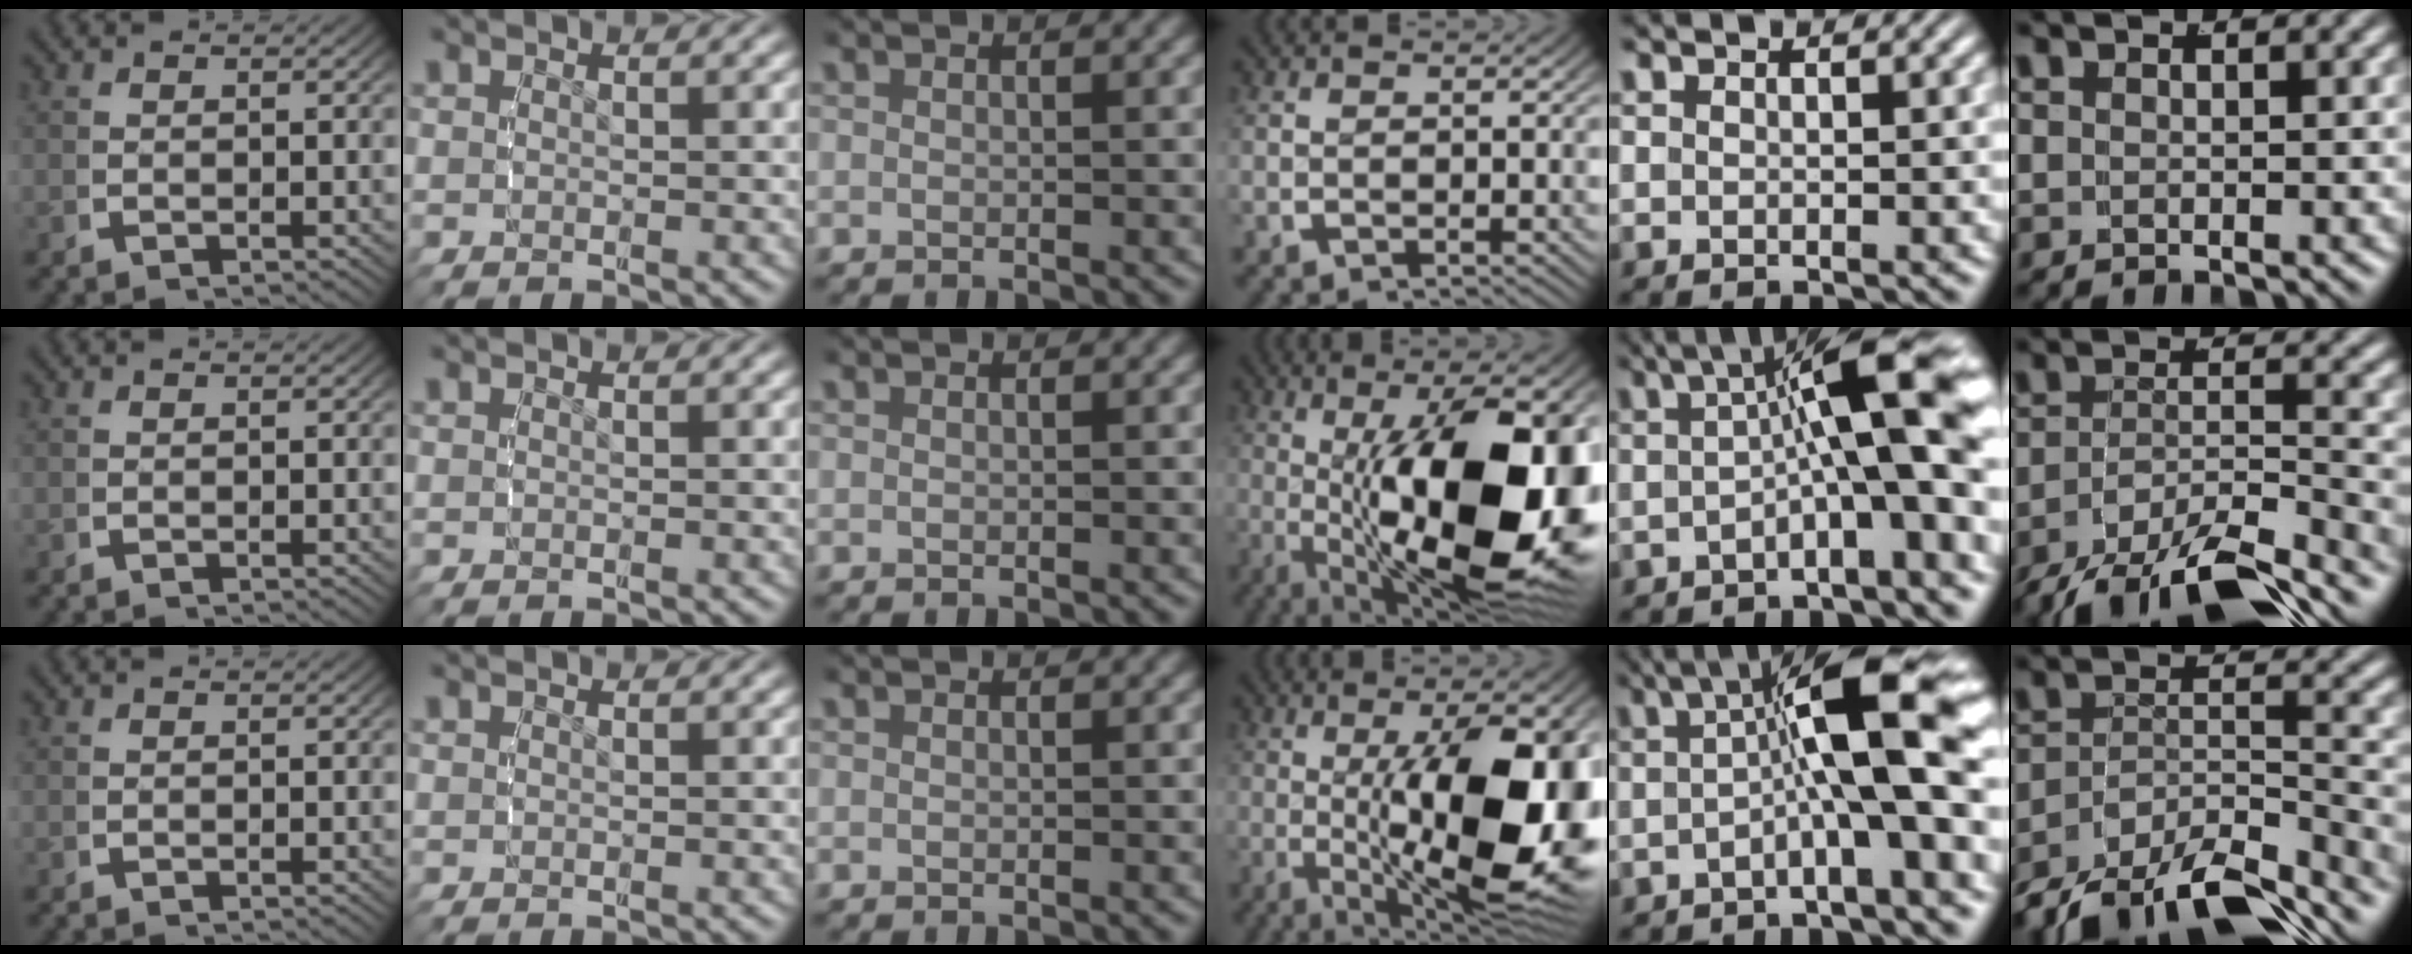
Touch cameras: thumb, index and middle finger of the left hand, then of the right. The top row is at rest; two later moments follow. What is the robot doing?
{"motion": "grasp_and_lifting", "object": "bottle cap"}